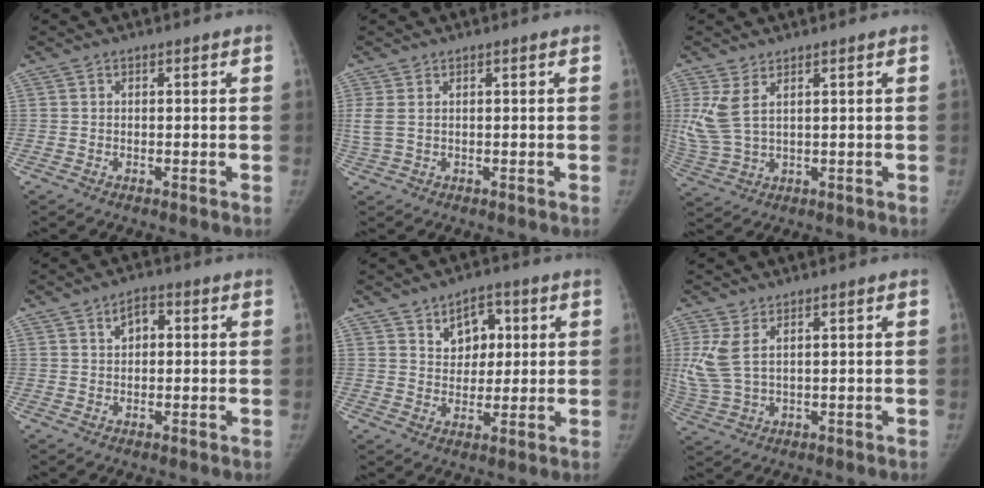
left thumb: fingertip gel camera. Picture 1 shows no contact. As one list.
[{"total": 3.0, "force": [0.6, 1.7, 2.4], "torque": [-0.083, 0.007, 0.020]}, {"total": 7.0, "force": [2.7, 3.2, 5.6], "torque": [-0.146, -0.007, 0.066]}, {"total": 3.5, "force": [1.0, 2.2, 2.4], "torque": [-0.027, 0.008, 0.014]}, {"total": 7.2, "force": [2.8, 5.2, 4.1], "torque": [-0.021, -0.010, 0.042]}, {"total": 6.9, "force": [2.4, 3.3, 5.6], "torque": [-0.148, -0.004, 0.059]}]